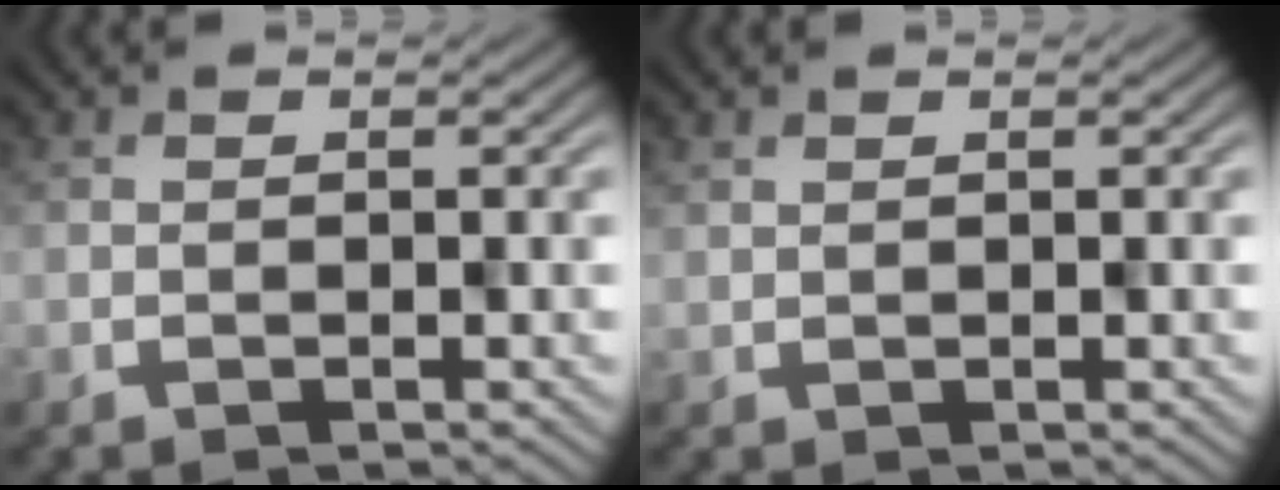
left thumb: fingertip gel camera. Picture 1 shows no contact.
{"total": 0.7, "force": [0.6, 0.1, -0.3], "torque": [0.003, -0.003, 0.011]}